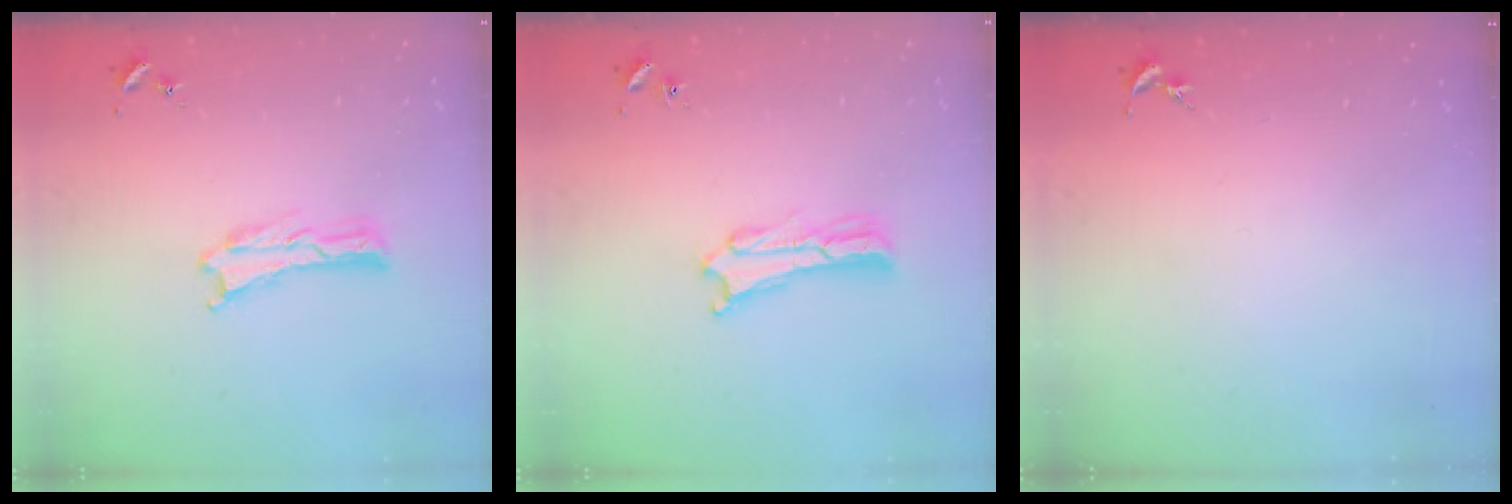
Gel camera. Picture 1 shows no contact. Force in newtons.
{"total": 1.8, "press": 1.8, "slide": 0.3}
{"total": 0.0}